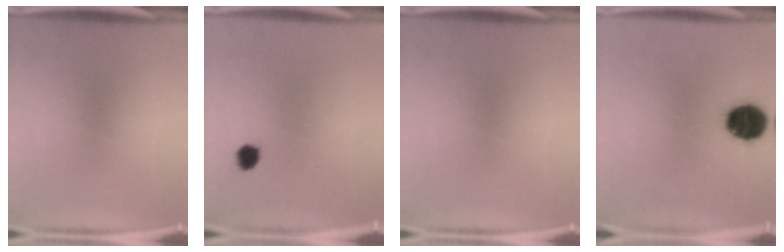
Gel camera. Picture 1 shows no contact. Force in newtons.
{"total": 2.7}
{"total": 0.0}
{"total": 12.5}